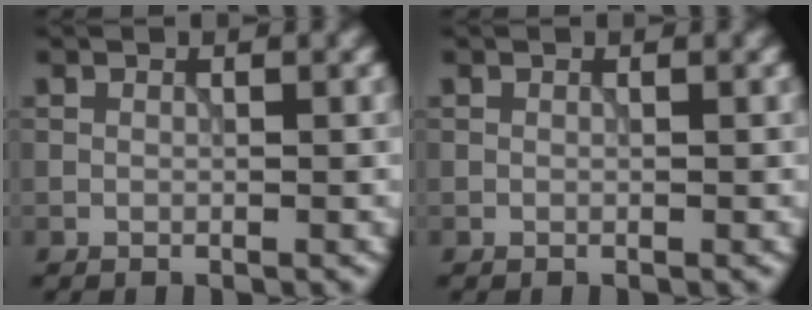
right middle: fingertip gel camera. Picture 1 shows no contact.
{"total": 0.0}